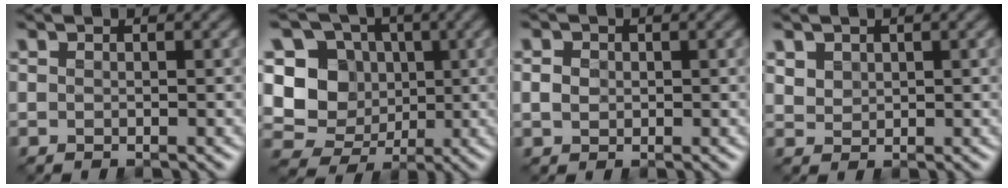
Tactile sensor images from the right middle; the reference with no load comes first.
{"total": 7.8, "force": [0.6, 7.1, 3.3], "torque": [-0.055, -0.006, -0.010]}
{"total": 1.4, "force": [-0.1, 1.3, 0.7], "torque": [-0.014, -0.003, -0.004]}
{"total": 1.7, "force": [1.1, 1.2, 0.5], "torque": [-0.017, -0.007, 0.028]}